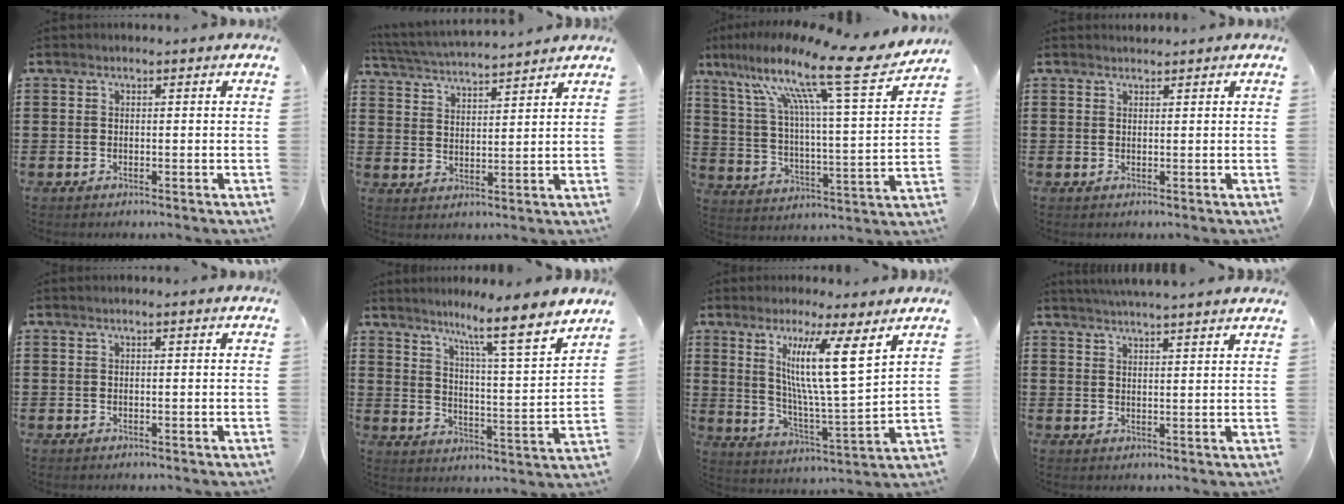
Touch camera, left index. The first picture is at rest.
{"total": 4.2, "force": [4.1, -0.3, 0.8], "torque": [-0.035, -0.025, 0.069]}
{"total": 15.6, "force": [11.1, 1.3, 10.8], "torque": [-0.215, -0.070, 0.171]}
{"total": 0.9, "force": [0.9, 0.2, 0.0], "torque": [-0.003, 0.001, 0.017]}
{"total": 0.6, "force": [0.4, 0.0, 0.5], "torque": [-0.009, 0.000, 0.008]}
{"total": 8.0, "force": [6.4, -0.9, 4.7], "torque": [-0.093, -0.059, 0.091]}
{"total": 12.2, "force": [6.4, 1.0, 10.3], "torque": [-0.188, -0.028, 0.100]}
{"total": 3.6, "force": [3.4, -0.7, 0.6], "torque": [-0.023, -0.015, 0.061]}